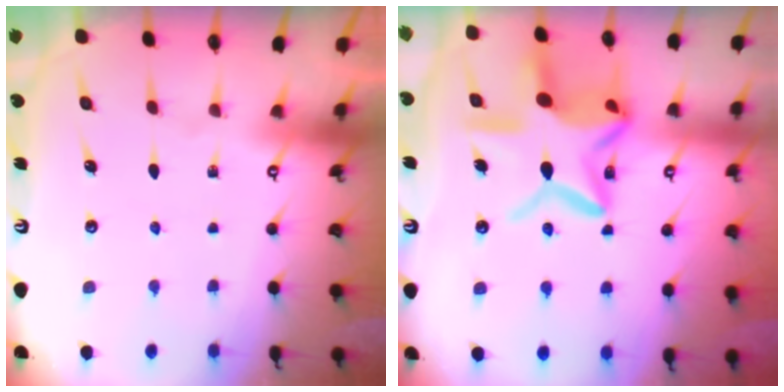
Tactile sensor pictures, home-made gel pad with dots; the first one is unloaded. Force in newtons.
{"total": 16.7, "press": 16.7, "slide": 1.3}